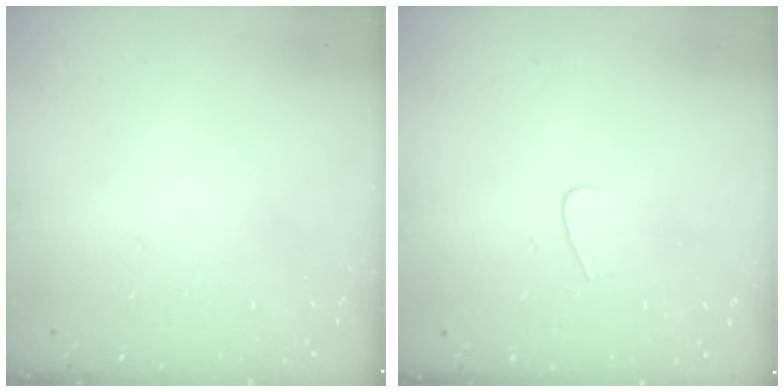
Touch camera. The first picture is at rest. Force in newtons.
{"total": 4.0, "press": 4.0, "slide": 0.4}